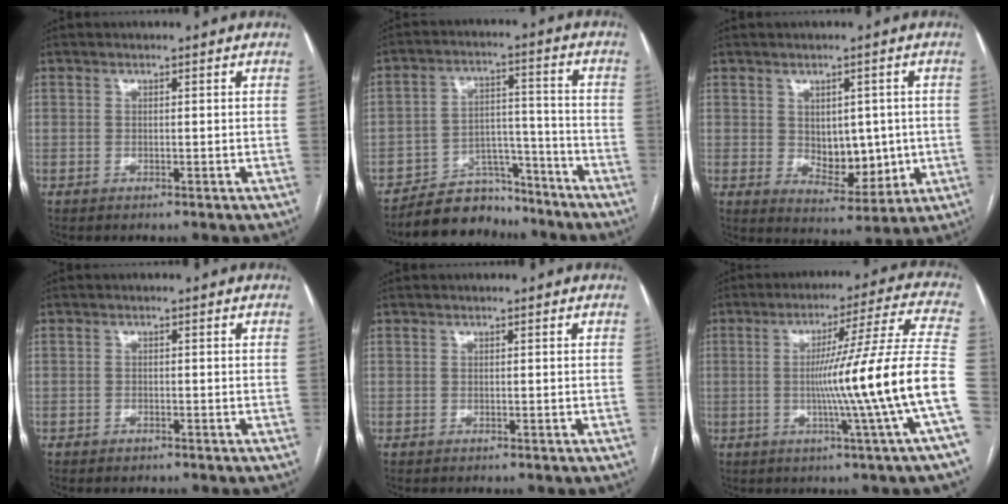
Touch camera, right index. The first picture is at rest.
{"total": 10.0, "force": [-9.0, 4.1, 1.2], "torque": [-0.002, 0.045, -0.148]}
{"total": 7.9, "force": [0.0, 4.6, 6.4], "torque": [-0.085, -0.001, 0.019]}
{"total": 0.8, "force": [-0.6, 0.5, 0.2], "torque": [-0.005, 0.001, -0.009]}
{"total": 0.0}
{"total": 18.0, "force": [-3.4, -3.4, 17.4], "torque": [-0.234, -0.004, -0.061]}